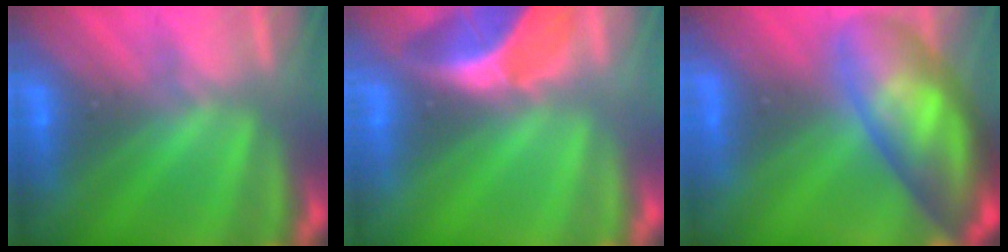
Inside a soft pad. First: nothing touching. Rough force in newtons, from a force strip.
{"total": 2.2}
{"total": 8.9}